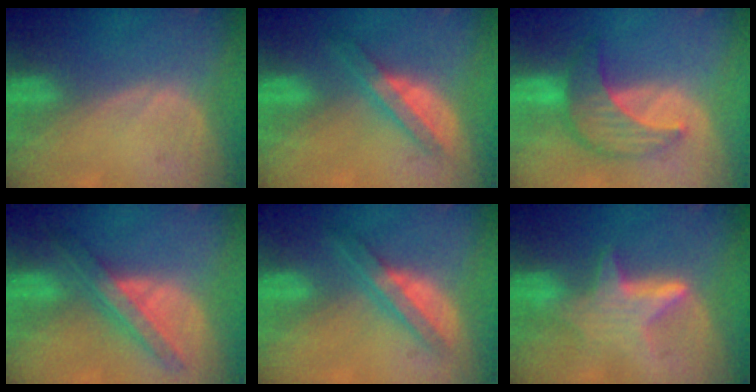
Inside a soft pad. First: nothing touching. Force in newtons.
{"total": 5.8, "press": 5.3, "slide": 2.2}
{"total": 7.5, "press": 7.4, "slide": 1.2}
{"total": 6.9, "press": 6.6, "slide": 1.7}
{"total": 5.9, "press": 5.4, "slide": 2.3}
{"total": 6.4, "press": 6.2, "slide": 1.7}